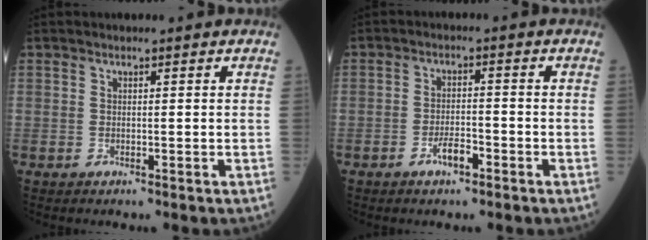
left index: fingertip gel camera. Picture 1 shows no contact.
{"total": 3.3, "force": [-2.0, 1.0, 2.3], "torque": [-0.044, 0.003, -0.038]}